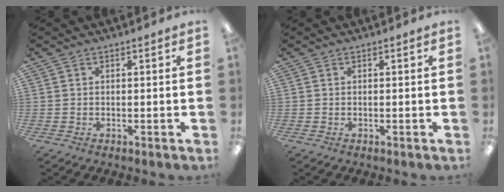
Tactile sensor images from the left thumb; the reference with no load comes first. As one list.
[{"total": 0.0}]